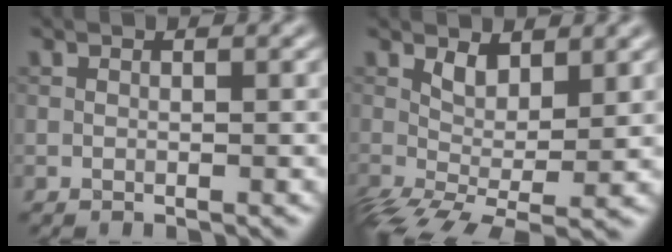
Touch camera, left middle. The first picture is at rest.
{"total": 4.0, "force": [0.1, 1.8, 3.6], "torque": [-0.069, -0.008, 0.006]}